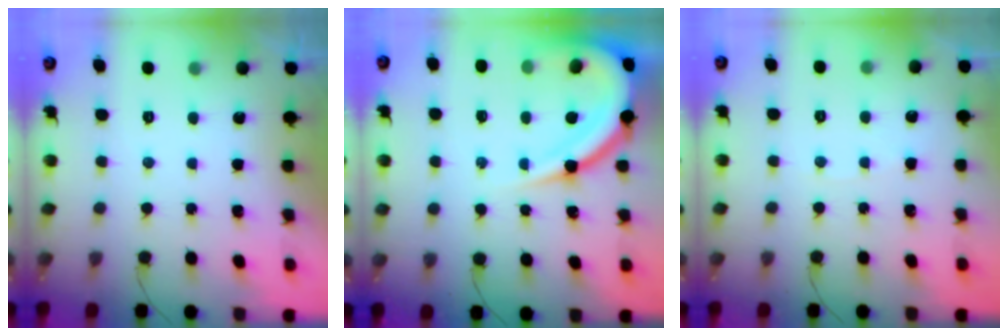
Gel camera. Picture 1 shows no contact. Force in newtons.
{"total": 12.8, "press": 12.8, "slide": 1.2}
{"total": 2.6, "press": 2.6, "slide": 0.3}